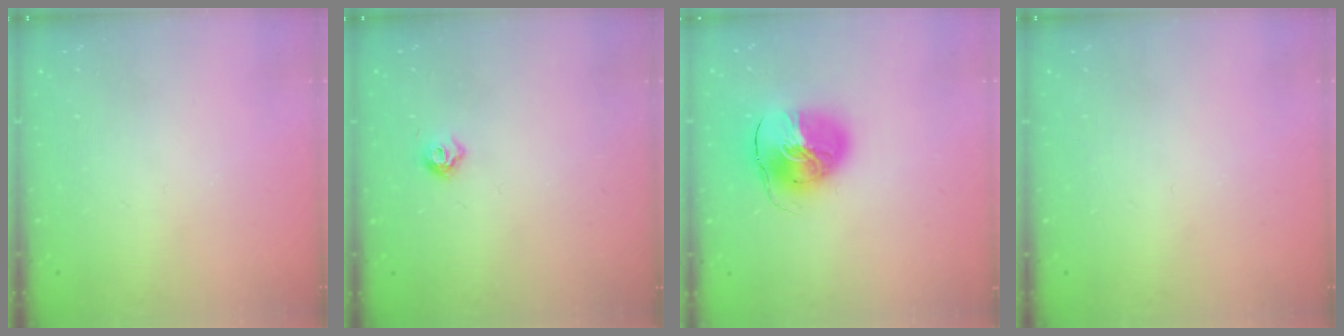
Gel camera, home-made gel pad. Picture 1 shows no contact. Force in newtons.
{"total": 5.6, "press": 5.5, "slide": 1.0}
{"total": 10.6, "press": 10.5, "slide": 1.7}
{"total": 0.0}